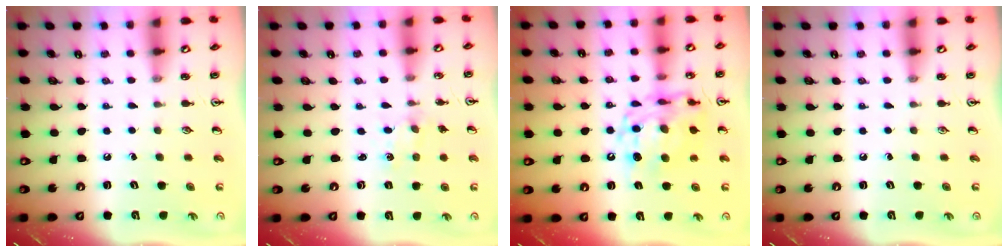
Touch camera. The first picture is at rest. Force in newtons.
{"total": 0.0}
{"total": 12.4, "press": 12.4, "slide": 1.2}
{"total": 0.0}